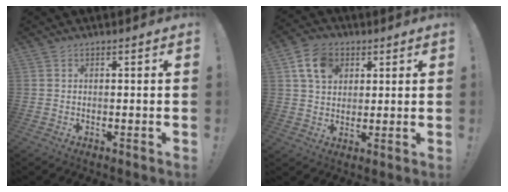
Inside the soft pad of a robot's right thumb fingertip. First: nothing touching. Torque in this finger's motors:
{"motor_torque": [0.57, 1.86, -0.01, 0.17, 0.02]}